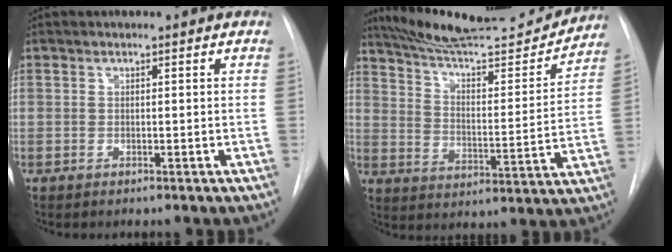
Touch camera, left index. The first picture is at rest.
{"total": 20.6, "force": [19.4, 1.7, 6.7], "torque": [-0.107, -0.031, 0.283]}